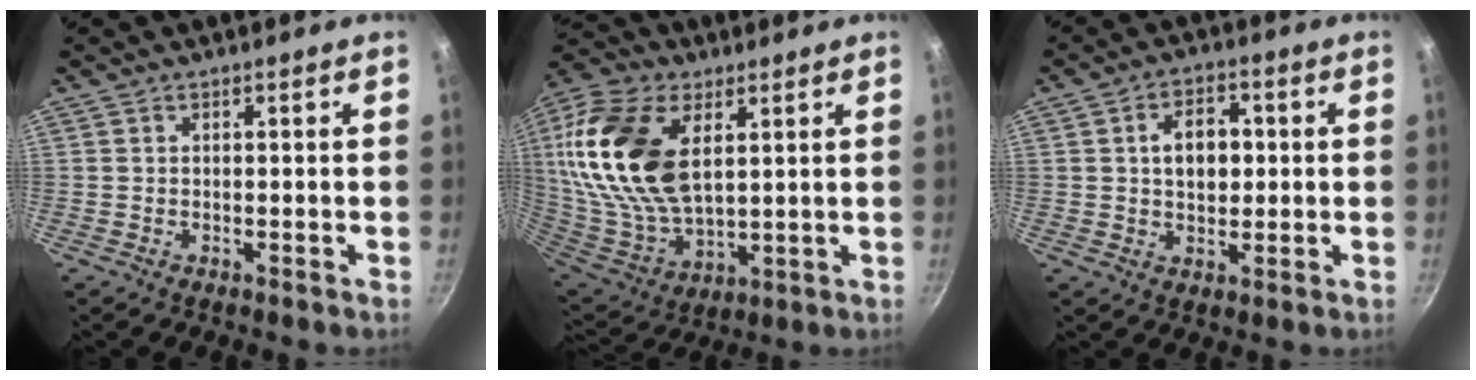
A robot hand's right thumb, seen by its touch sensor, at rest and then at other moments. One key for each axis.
{"total": 23.7, "fx": 6.5, "fy": 13.7, "fz": 18.2, "tx": -0.359, "ty": -0.023, "tz": 0.128}
{"total": 7.8, "fx": 1.0, "fy": 5.2, "fz": 5.8, "tx": -0.071, "ty": 0.008, "tz": 0.013}